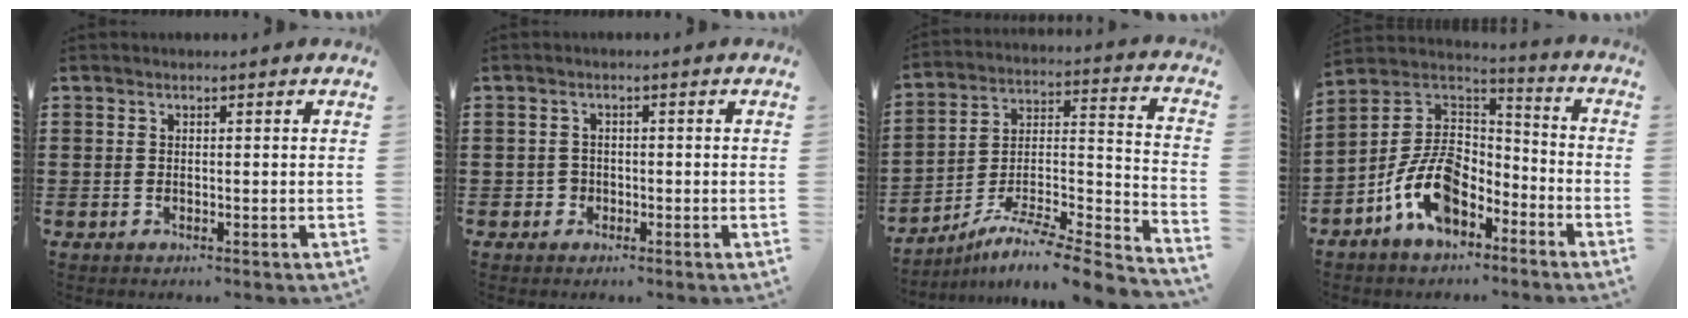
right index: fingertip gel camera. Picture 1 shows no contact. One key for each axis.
{"total": 1.6, "fx": -0.7, "fy": 1.4, "fz": 0.2, "tx": -0.009, "ty": 0.002, "tz": -0.017}
{"total": 7.4, "fx": -6.1, "fy": 0.9, "fz": 4.1, "tx": -0.069, "ty": -0.002, "tz": -0.123}
{"total": 11.6, "fx": -5.4, "fy": 7.1, "fz": 7.3, "tx": -0.177, "ty": 0.012, "tz": -0.109}